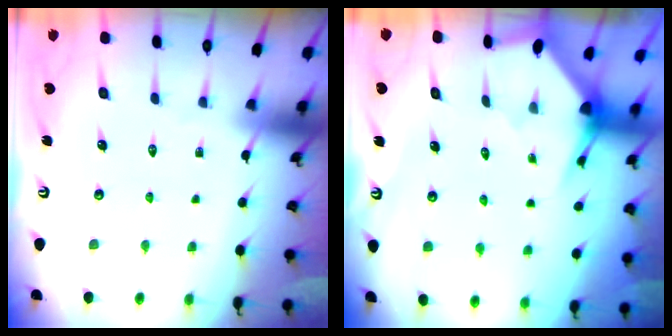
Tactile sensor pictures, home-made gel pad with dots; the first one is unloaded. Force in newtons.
{"total": 3.2, "press": 3.2, "slide": 0.3}